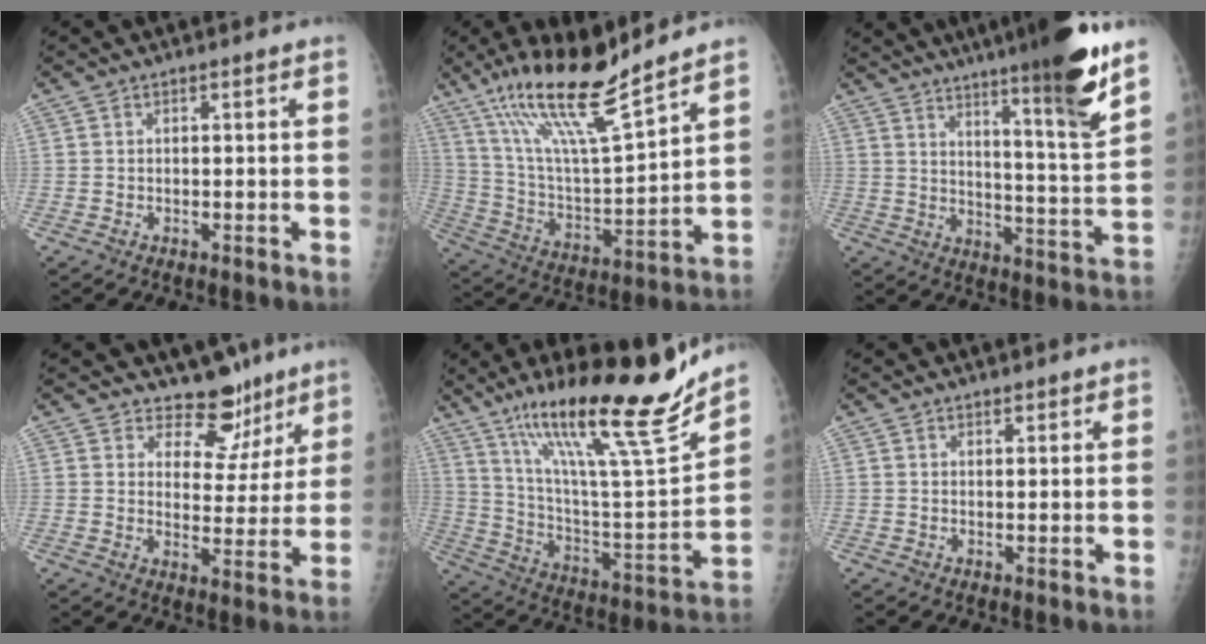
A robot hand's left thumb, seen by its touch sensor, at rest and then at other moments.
{"total": 18.2, "force": [13.6, 2.3, 11.9], "torque": [-0.202, -0.071, 0.259]}
{"total": 17.9, "force": [12.0, 1.1, 13.3], "torque": [-0.175, -0.070, 0.178]}
{"total": 8.9, "force": [7.2, 5.0, 1.4], "torque": [0.020, -0.053, 0.105]}
{"total": 25.9, "force": [18.4, 3.5, 17.9], "torque": [-0.273, -0.079, 0.318]}
{"total": 1.3, "force": [1.1, 0.6, 0.3], "torque": [0.002, -0.007, 0.015]}